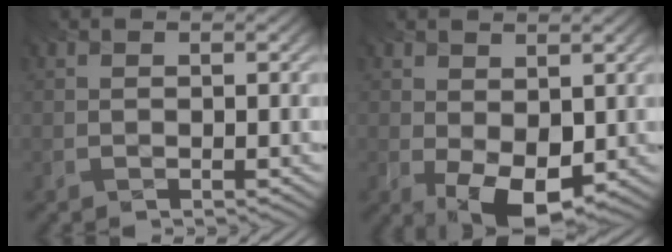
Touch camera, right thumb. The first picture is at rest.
{"total": 6.8, "force": [-0.8, 4.0, 5.4], "torque": [-0.101, -0.005, -0.008]}